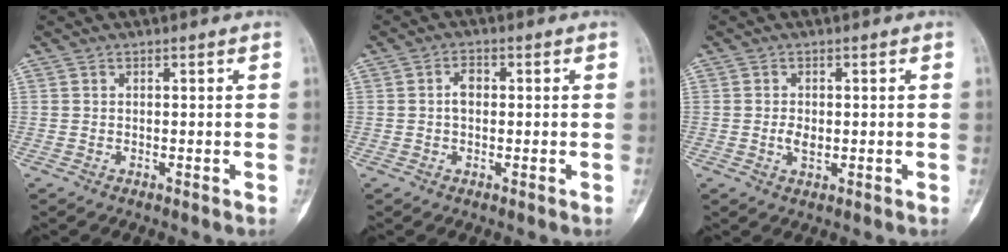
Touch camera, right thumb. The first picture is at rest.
{"total": 2.6, "force": [0.1, 1.7, 2.0], "torque": [-0.031, 0.008, -0.003]}
{"total": 2.5, "force": [-0.2, 1.5, 1.9], "torque": [-0.031, 0.000, -0.002]}